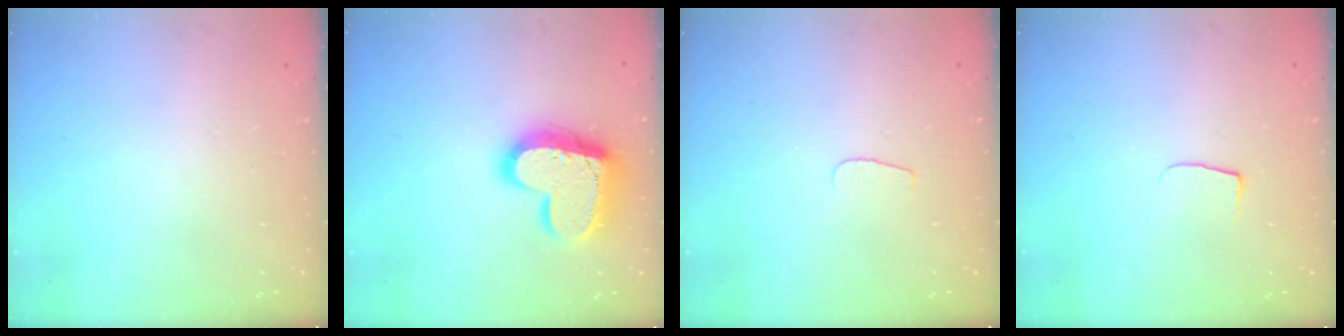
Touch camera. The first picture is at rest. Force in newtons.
{"total": 19.1, "press": 19.0, "slide": 1.8}
{"total": 3.4, "press": 3.4, "slide": 0.4}
{"total": 4.2, "press": 4.1, "slide": 0.5}